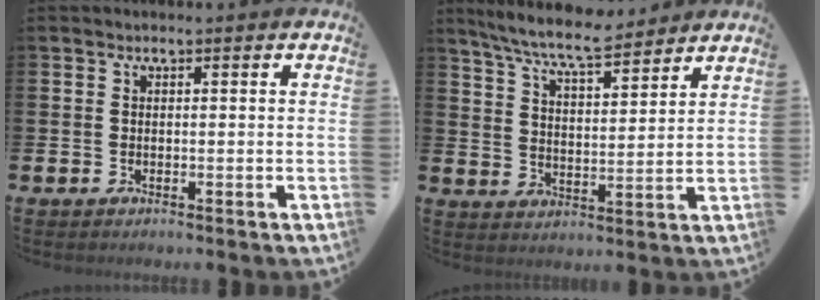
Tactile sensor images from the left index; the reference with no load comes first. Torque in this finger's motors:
{"motor_torque": [0.87, -0.87, 0.08, 0.12]}